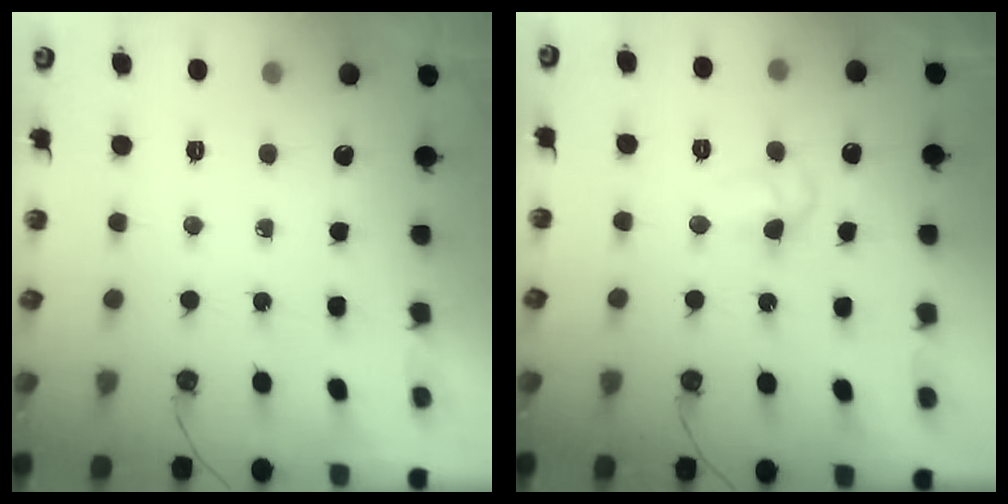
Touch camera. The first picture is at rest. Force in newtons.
{"total": 6.1, "press": 6.0, "slide": 1.0}